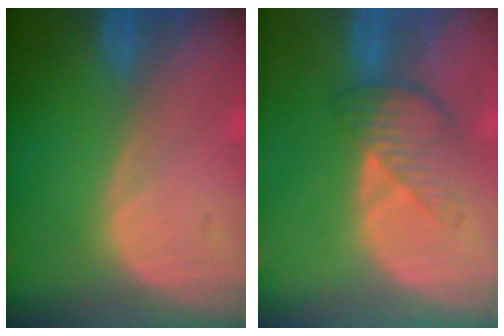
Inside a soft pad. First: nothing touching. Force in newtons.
{"total": 4.3, "press": 3.8, "slide": 1.9}